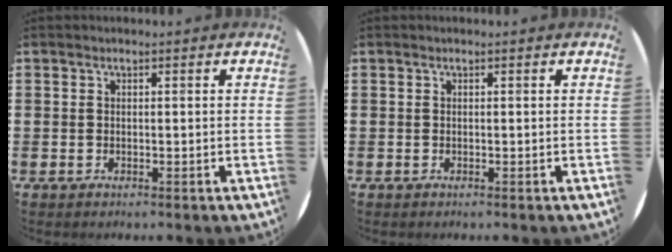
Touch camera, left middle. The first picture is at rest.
{"total": 0.0}